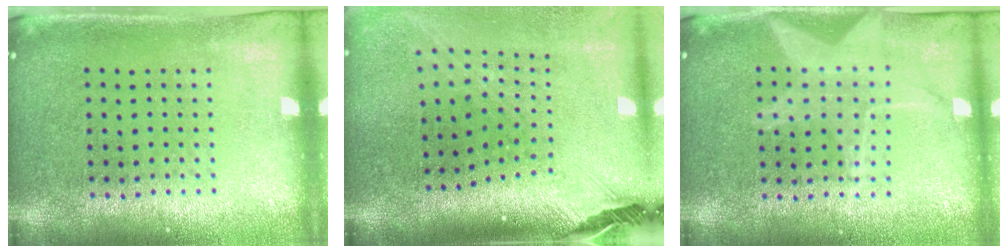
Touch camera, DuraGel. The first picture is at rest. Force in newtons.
{"total": 2.8, "press": 2.0, "slide": 2.0}
{"total": 1.6, "press": 1.6, "slide": 0.2}